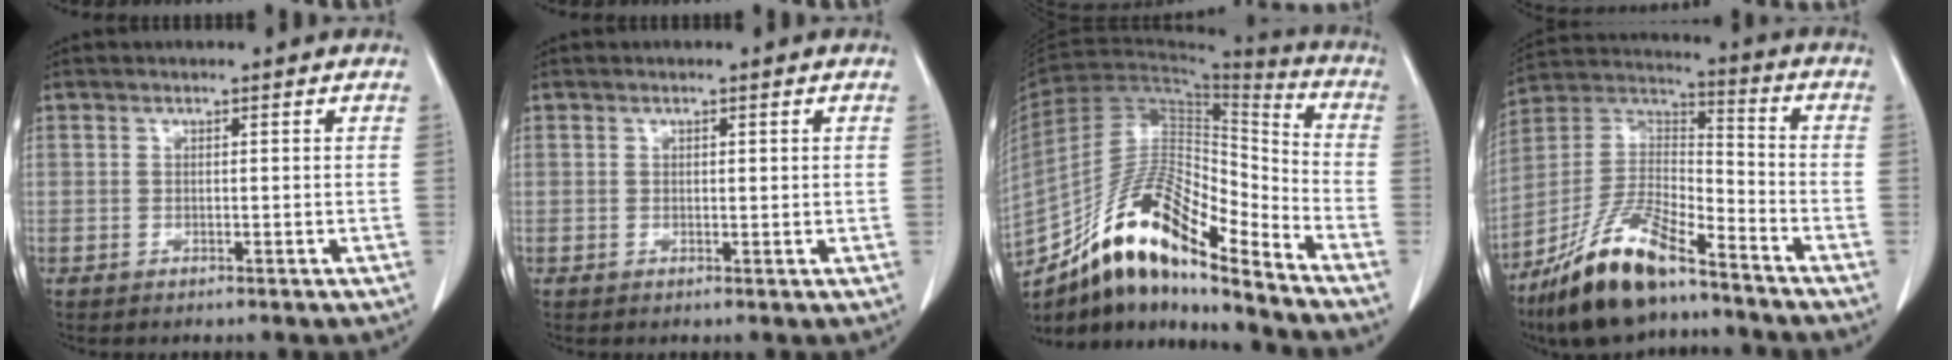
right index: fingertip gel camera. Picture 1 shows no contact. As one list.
[{"total": 0.7, "force": [0.3, 0.3, 0.5], "torque": [-0.008, -0.002, 0.005]}, {"total": 17.8, "force": [-13.1, 3.6, 11.5], "torque": [-0.206, 0.024, -0.233]}, {"total": 16.3, "force": [-11.9, 3.8, 10.4], "torque": [-0.209, -0.001, -0.219]}]